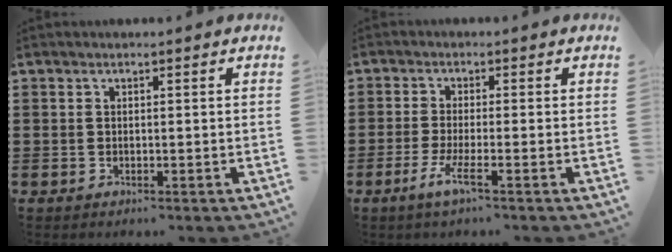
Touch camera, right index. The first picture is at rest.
{"total": 4.1, "force": [-2.2, 0.2, 3.5], "torque": [-0.078, -0.013, -0.043]}